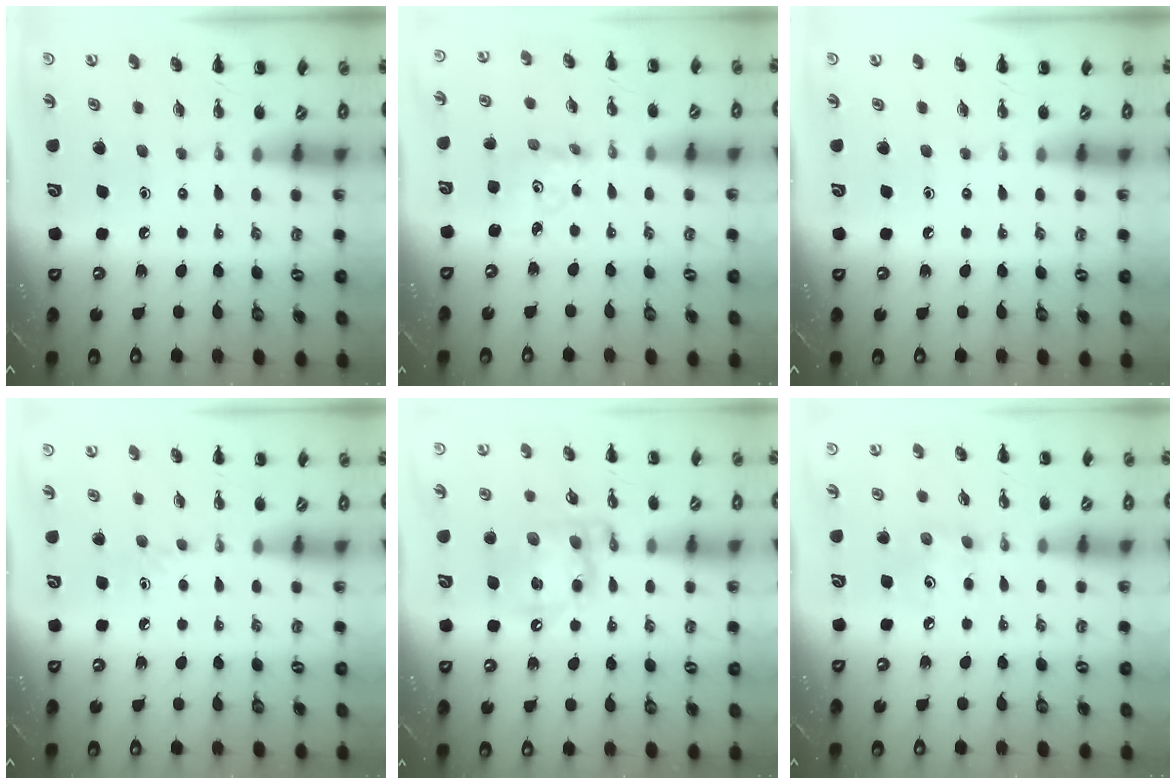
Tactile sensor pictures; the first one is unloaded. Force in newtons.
{"total": 2.9, "press": 2.8, "slide": 0.7}
{"total": 0.0}
{"total": 3.0, "press": 2.7, "slide": 1.2}
{"total": 14.4, "press": 14.2, "slide": 2.7}
{"total": 4.8, "press": 4.7, "slide": 1.2}